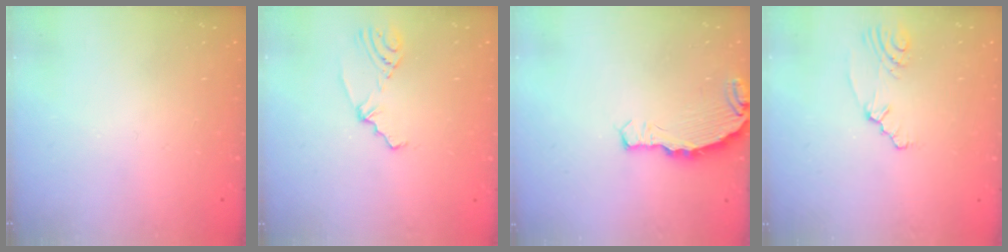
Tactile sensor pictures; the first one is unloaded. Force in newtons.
{"total": 2.8, "press": 2.4, "slide": 1.5}
{"total": 4.7, "press": 4.7, "slide": 0.5}
{"total": 2.3, "press": 2.0, "slide": 1.2}